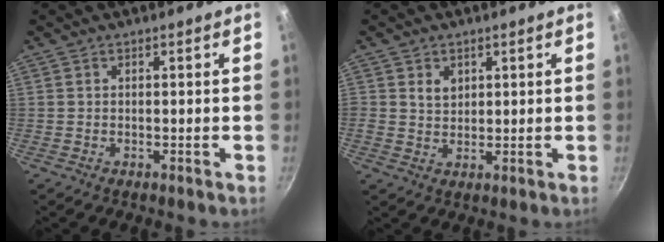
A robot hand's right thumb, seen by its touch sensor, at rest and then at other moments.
{"total": 3.2, "force": [1.2, 2.6, 1.5], "torque": [-0.014, -0.005, 0.022]}